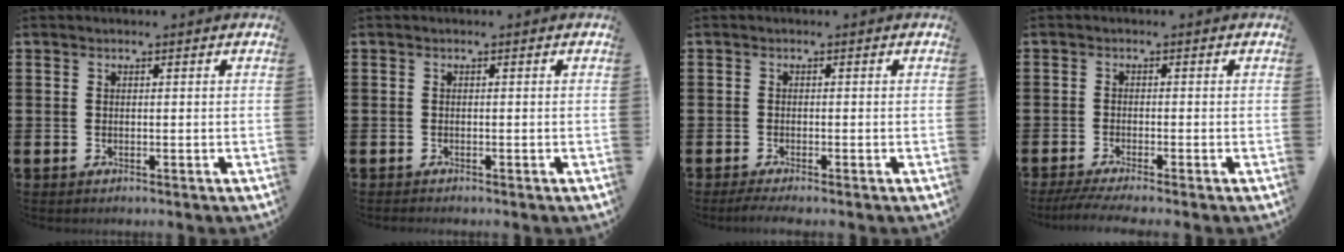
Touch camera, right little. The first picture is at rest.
{"total": 0.0}
{"total": 0.6, "force": [-0.1, 0.1, 0.6], "torque": [-0.008, 0.000, -0.001]}
{"total": 2.0, "force": [-1.4, 0.0, 1.4], "torque": [-0.023, -0.001, -0.026]}